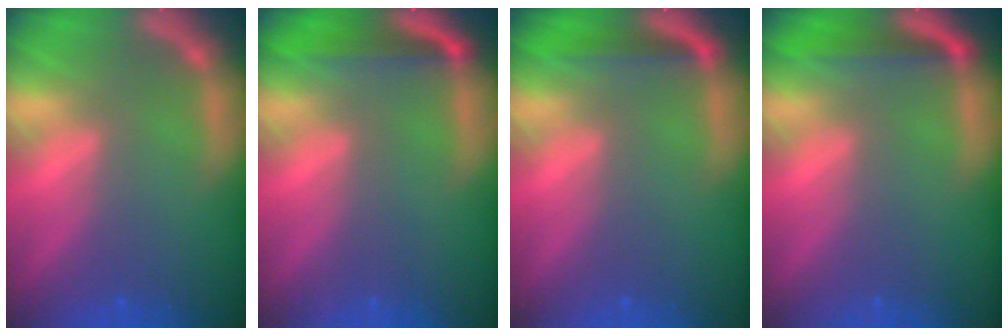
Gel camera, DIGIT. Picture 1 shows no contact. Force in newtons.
{"total": 3.5}
{"total": 2.5}
{"total": 3.0}